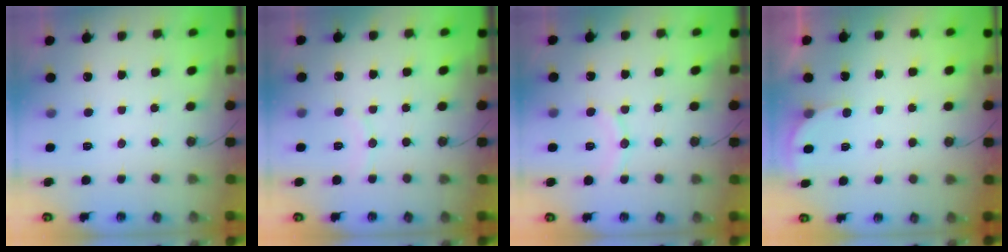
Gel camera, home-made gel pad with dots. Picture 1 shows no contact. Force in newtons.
{"total": 4.2, "press": 4.1, "slide": 0.6}
{"total": 8.1, "press": 8.0, "slide": 0.8}
{"total": 2.7, "press": 2.7, "slide": 0.2}